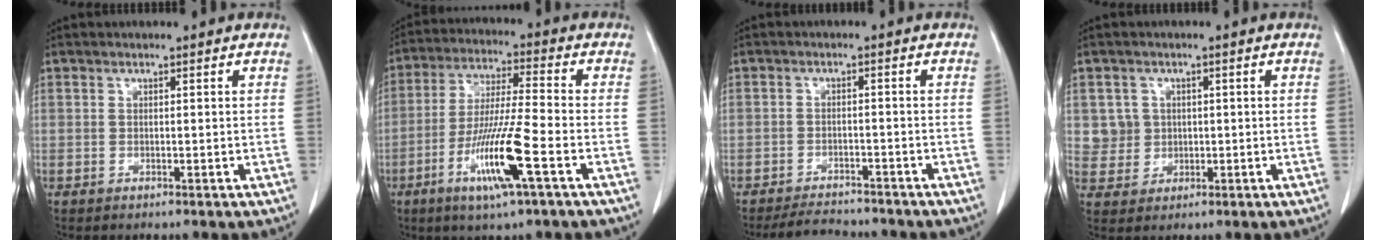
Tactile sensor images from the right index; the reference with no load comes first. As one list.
[{"total": 12.6, "force": [-5.2, 0.0, 11.5], "torque": [-0.226, -0.018, -0.098]}, {"total": 5.7, "force": [-5.4, 1.3, 1.1], "torque": [-0.016, -0.007, -0.085]}, {"total": 4.2, "force": [0.8, 4.1, 0.0], "torque": [0.009, 0.009, 0.020]}]